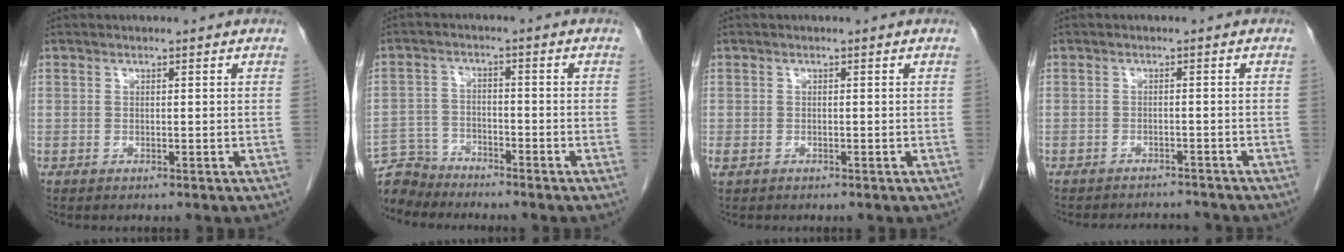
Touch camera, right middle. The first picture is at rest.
{"total": 5.7, "force": [-5.5, 1.2, -0.8], "torque": [0.018, 0.001, -0.106]}
{"total": 1.0, "force": [-0.4, 0.8, 0.5], "torque": [-0.015, 0.001, -0.002]}
{"total": 5.6, "force": [-5.4, 1.0, 0.6], "torque": [-0.009, 0.001, -0.070]}